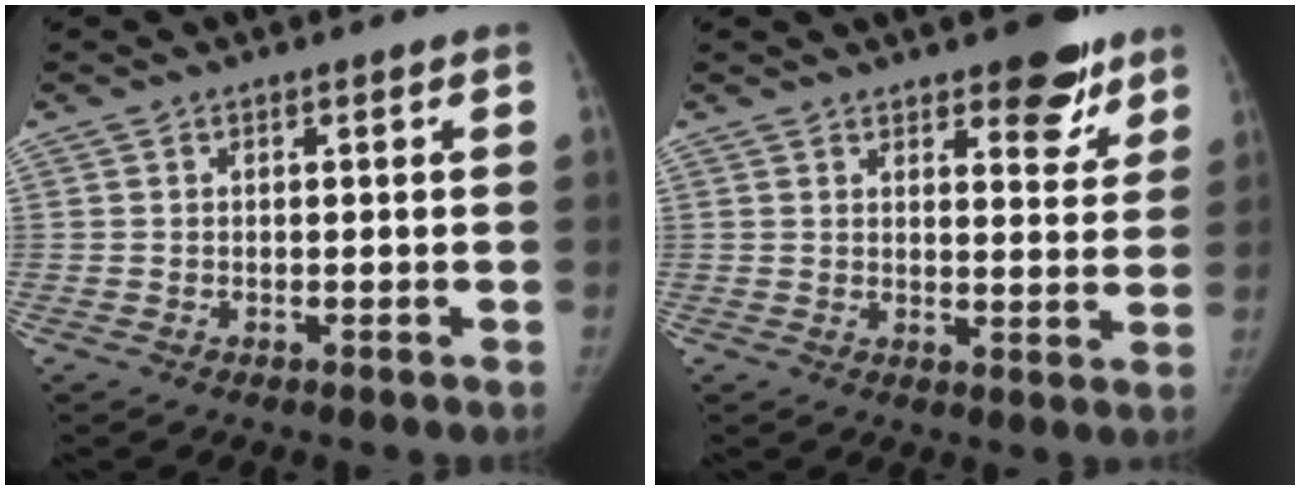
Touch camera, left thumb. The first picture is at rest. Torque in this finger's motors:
{"motor_torque": [3.15, 1.86, 0.58, -0.13, 0.00]}